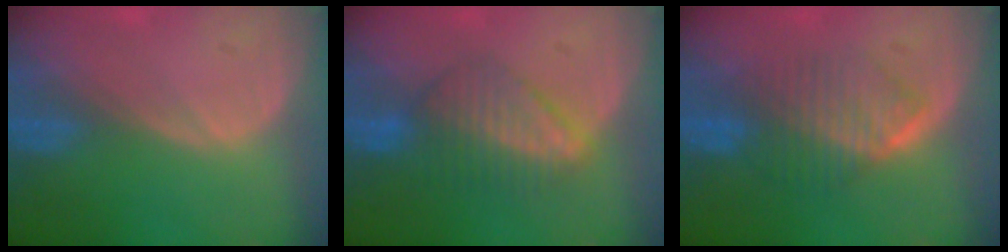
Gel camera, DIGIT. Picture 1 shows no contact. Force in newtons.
{"total": 6.4, "press": 6.3, "slide": 0.5}
{"total": 6.4, "press": 6.3, "slide": 1.0}